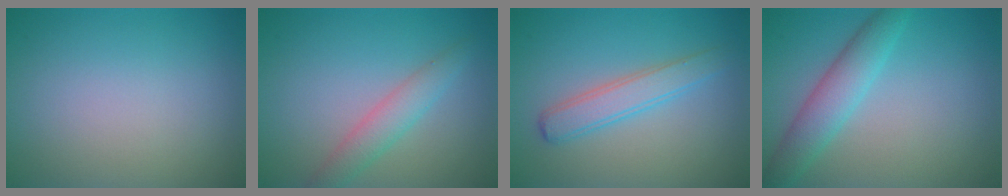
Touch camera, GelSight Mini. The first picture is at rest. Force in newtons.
{"total": 2.7, "press": 2.7, "slide": 0.1}
{"total": 2.9, "press": 2.9, "slide": 0.0}
{"total": 3.8, "press": 3.8, "slide": 0.1}